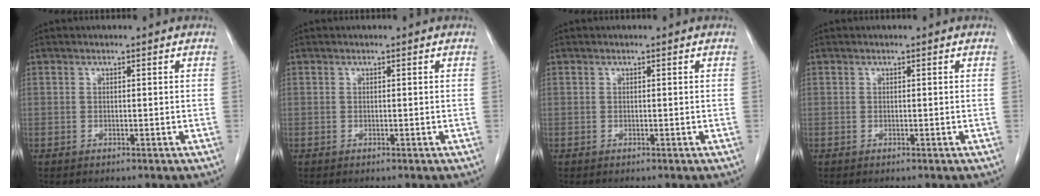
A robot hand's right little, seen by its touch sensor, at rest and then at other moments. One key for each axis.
{"total": 0.0}
{"total": 0.0}
{"total": 0.0}